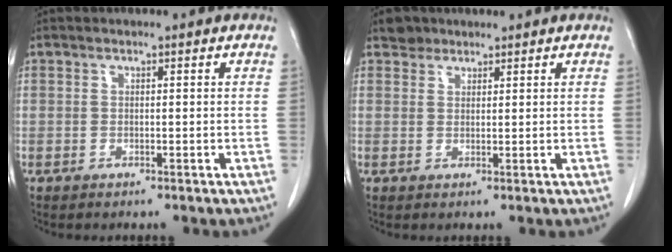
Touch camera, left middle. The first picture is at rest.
{"total": 2.0, "force": [1.5, 1.2, -0.1], "torque": [0.005, 0.007, 0.023]}